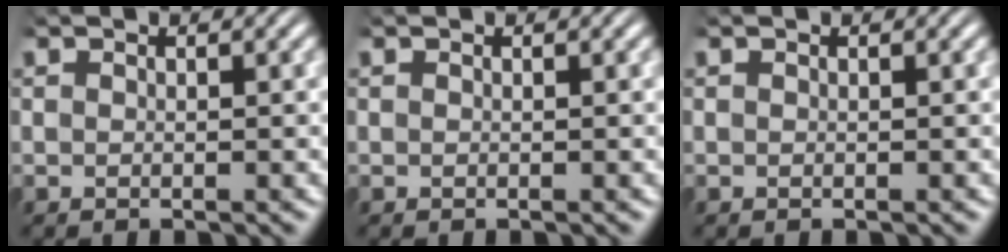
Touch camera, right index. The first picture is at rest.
{"total": 0.0}
{"total": 0.0}